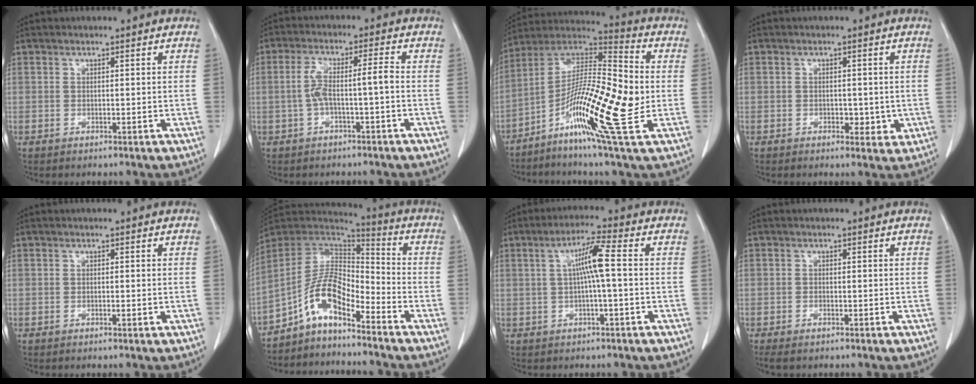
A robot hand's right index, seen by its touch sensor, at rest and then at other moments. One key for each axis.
{"total": 4.9, "fx": -1.2, "fy": 0.2, "fz": 4.8, "tx": -0.099, "ty": 0.023, "tz": -0.020}
{"total": 19.2, "fx": -4.6, "fy": 1.4, "fz": 18.5, "tx": -0.343, "ty": -0.009, "tz": -0.090}
{"total": 3.0, "fx": -0.7, "fy": 1.9, "fz": 2.3, "tx": -0.025, "ty": 0.002, "tz": -0.002}
{"total": 0.6, "fx": -0.3, "fy": 0.1, "fz": 0.6, "tx": -0.011, "ty": 0.001, "tz": -0.002}
{"total": 10.0, "fx": -6.6, "fy": 2.9, "fz": 6.9, "tx": -0.141, "ty": 0.026, "tz": -0.124}
{"total": 5.7, "fx": 0.3, "fy": -0.2, "fz": 5.7, "tx": -0.105, "ty": 0.014, "tz": 0.008}
{"total": 2.6, "fx": -2.1, "fy": 0.8, "fz": 1.4, "tx": -0.025, "ty": -0.007, "tz": -0.029}